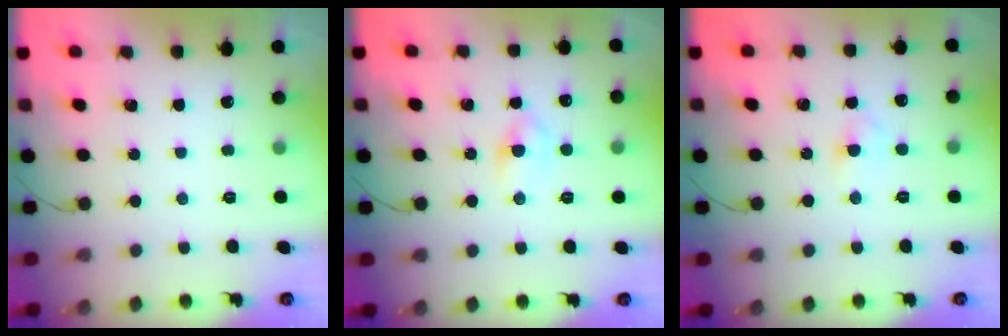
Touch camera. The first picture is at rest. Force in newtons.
{"total": 2.7, "press": 2.5, "slide": 1.1}
{"total": 2.8, "press": 2.6, "slide": 1.0}